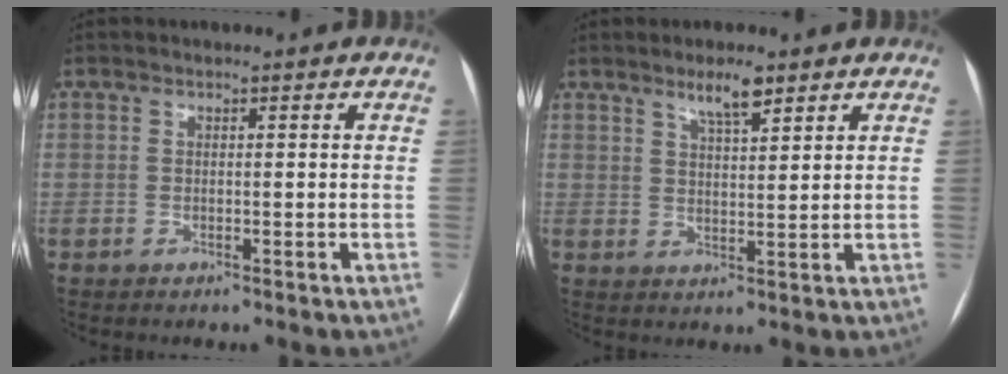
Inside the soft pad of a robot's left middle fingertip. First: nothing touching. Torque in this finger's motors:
{"motor_torque": [0.44, -0.43, 0.09, 0.01]}